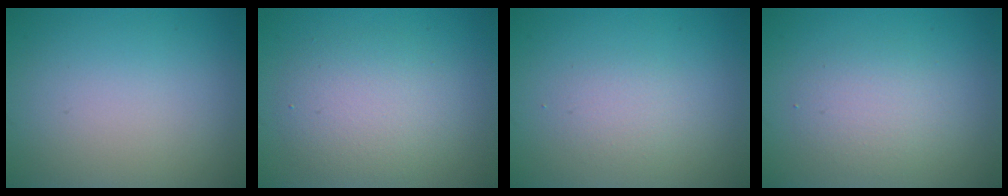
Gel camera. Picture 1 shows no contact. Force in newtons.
{"total": 2.6, "press": 2.6, "slide": 0.3}
{"total": 1.4, "press": 1.4, "slide": 0.0}
{"total": 2.6, "press": 2.6, "slide": 0.1}